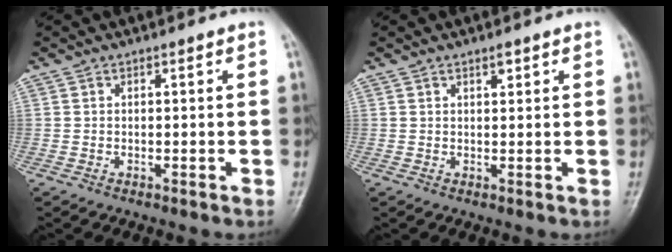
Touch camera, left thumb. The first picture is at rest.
{"total": 1.5, "force": [1.0, 0.6, 1.0], "torque": [-0.011, -0.004, 0.015]}